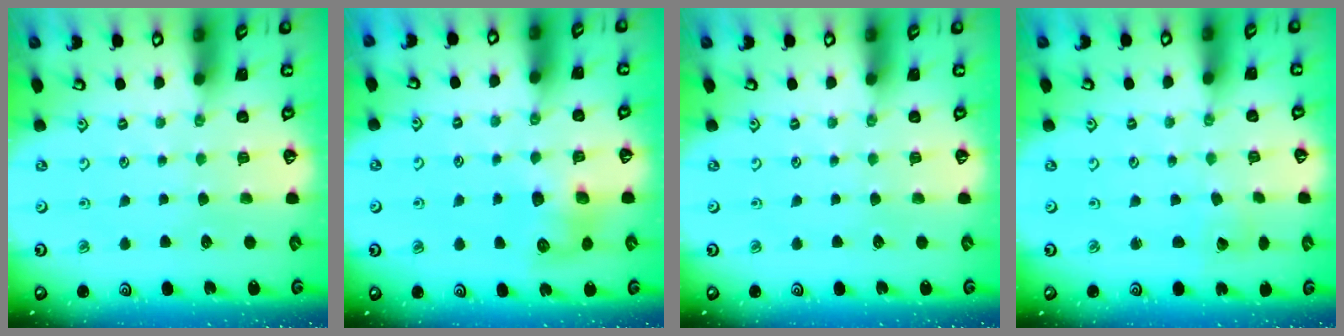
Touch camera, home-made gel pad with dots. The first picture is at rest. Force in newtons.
{"total": 7.8, "press": 7.8, "slide": 0.1}
{"total": 0.0}
{"total": 1.6, "press": 1.6, "slide": 0.2}